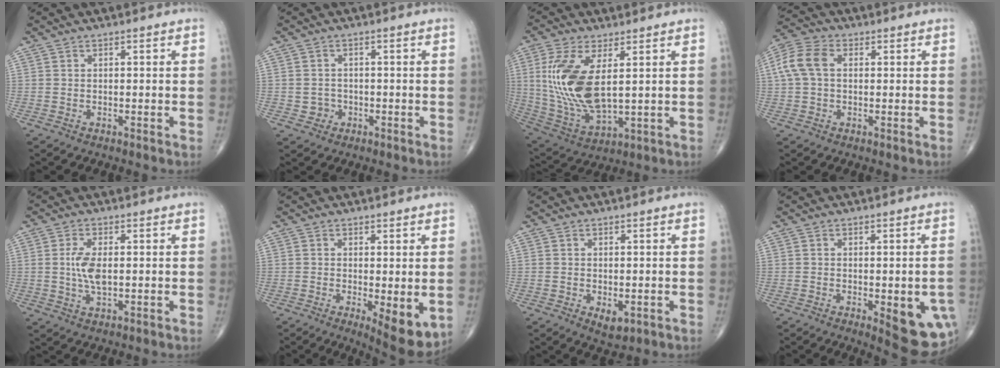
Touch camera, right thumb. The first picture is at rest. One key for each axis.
{"total": 2.5, "fx": -0.8, "fy": 2.3, "fz": 0.3, "tx": 0.008, "ty": 0.009, "tz": -0.013}
{"total": 15.8, "fx": 2.9, "fy": 7.1, "fz": 13.9, "tx": -0.292, "ty": -0.021, "tz": 0.071}
{"total": 7.6, "fx": 1.2, "fy": 5.1, "fz": 5.6, "tx": -0.130, "ty": 0.025, "tz": 0.019}
{"total": 5.2, "fx": 0.3, "fy": 2.3, "fz": 4.6, "tx": -0.097, "ty": -0.006, "tz": 0.006}
{"total": 7.6, "fx": -1.3, "fy": 2.6, "fz": 7.0, "tx": -0.098, "ty": -0.023, "tz": -0.014}
{"total": 3.0, "fx": -0.7, "fy": 1.8, "fz": 2.3, "tx": -0.031, "ty": -0.006, "tz": -0.003}
{"total": 11.2, "fx": -3.0, "fy": 4.1, "fz": 10.0, "tx": -0.104, "ty": -0.010, "tz": -0.025}